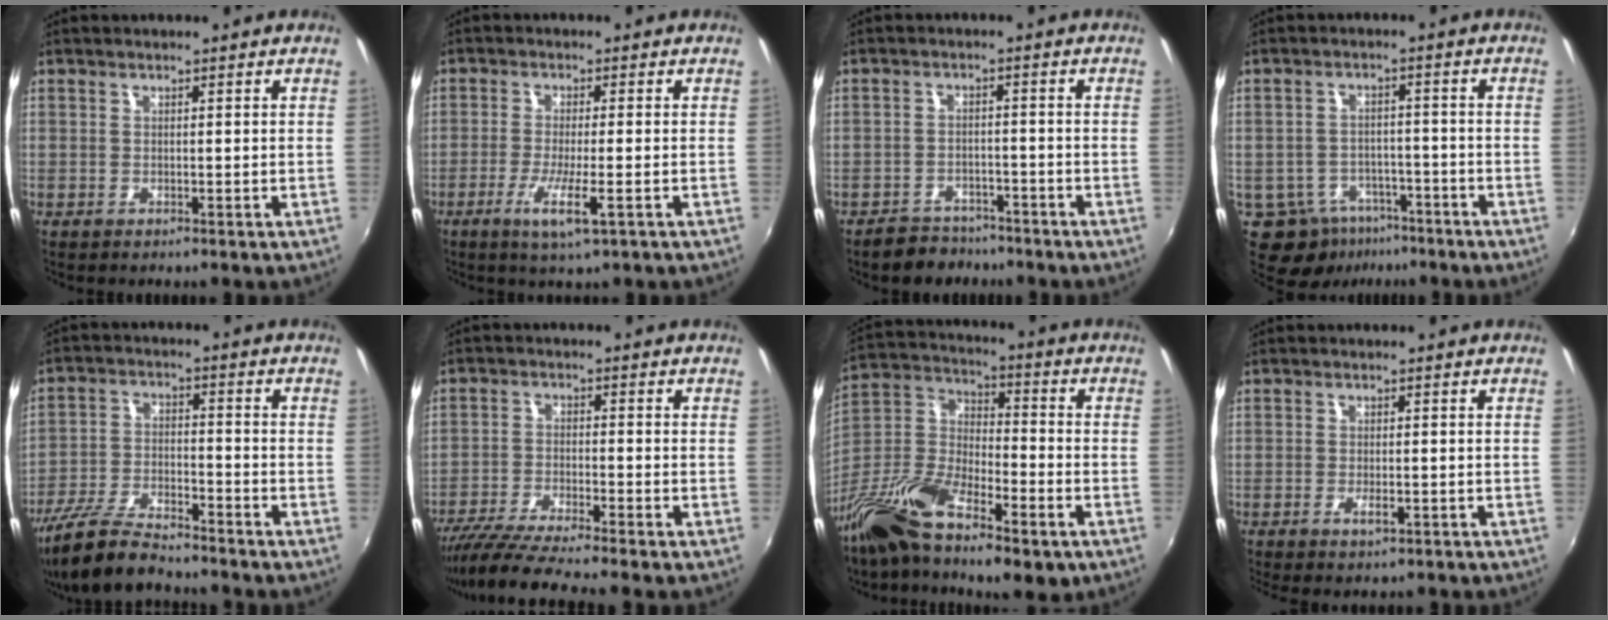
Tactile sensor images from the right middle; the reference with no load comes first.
{"total": 5.9, "force": [-2.8, 0.3, 5.1], "torque": [-0.107, -0.016, -0.054]}
{"total": 6.1, "force": [-5.1, 3.2, 0.9], "torque": [-0.033, 0.010, -0.075]}
{"total": 9.4, "force": [-5.6, 6.9, 3.1], "torque": [-0.077, 0.008, -0.070]}
{"total": 13.3, "force": [-11.4, 2.7, 6.4], "torque": [-0.144, -0.020, -0.214]}
{"total": 10.3, "force": [-9.1, -0.8, 4.8], "torque": [-0.108, -0.030, -0.165]}
{"total": 21.3, "force": [-13.1, 8.3, 14.6], "torque": [-0.293, -0.022, -0.239]}
{"total": 2.1, "force": [-1.2, 0.9, 1.5], "torque": [-0.031, -0.005, -0.021]}